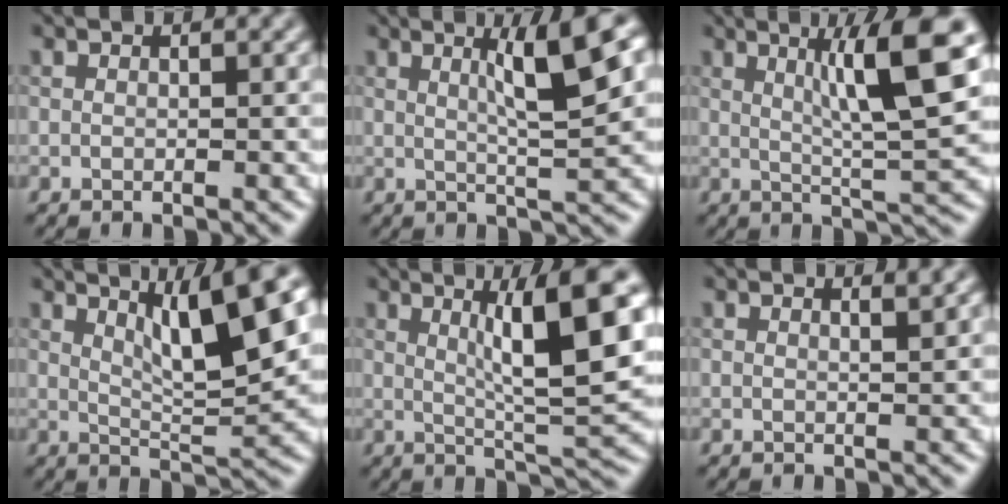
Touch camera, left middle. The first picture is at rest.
{"total": 6.5, "force": [2.1, 0.9, 6.1], "torque": [-0.084, 0.009, 0.033]}
{"total": 8.7, "force": [2.7, 1.1, 8.2], "torque": [-0.116, 0.006, 0.044]}
{"total": 9.2, "force": [3.9, 2.0, 8.1], "torque": [-0.114, 0.010, 0.068]}
{"total": 9.2, "force": [2.5, 1.5, 8.7], "torque": [-0.117, -0.004, 0.045]}
{"total": 1.6, "force": [1.1, 0.5, 1.1], "torque": [-0.006, 0.002, 0.007]}